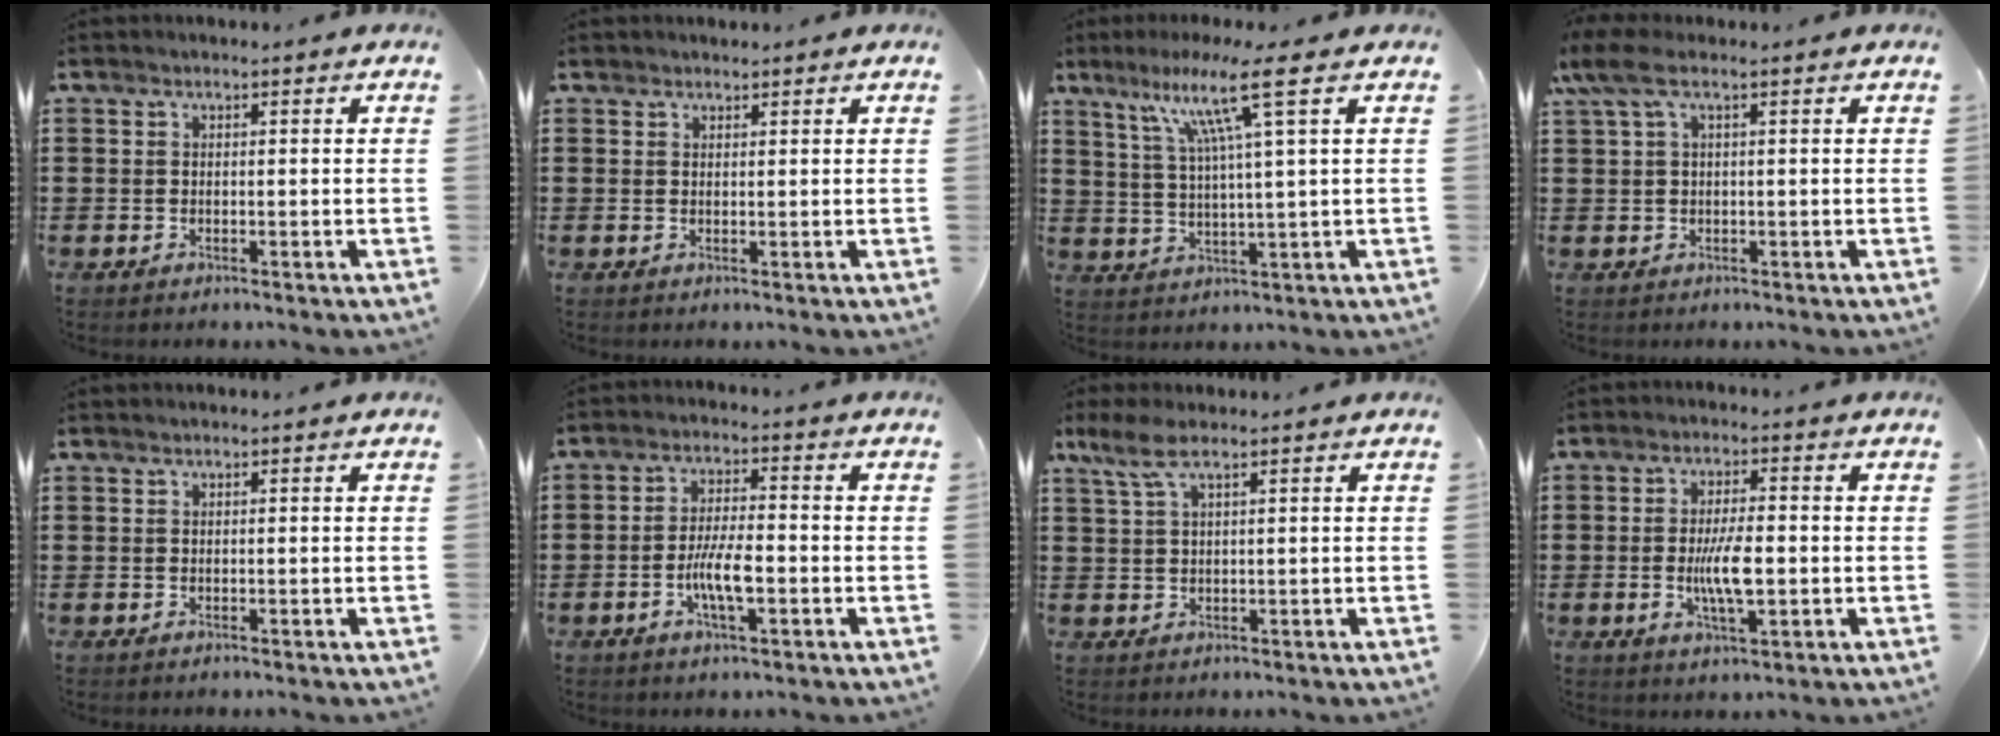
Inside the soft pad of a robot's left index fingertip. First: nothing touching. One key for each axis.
{"total": 1.0, "fx": 0.9, "fy": 0.3, "fz": 0.0, "tx": -0.001, "ty": 0.001, "tz": 0.019}
{"total": 9.9, "fx": 5.1, "fy": -0.4, "fz": 8.5, "tx": -0.170, "ty": -0.002, "tz": 0.080}
{"total": 4.1, "fx": 0.7, "fy": 1.1, "fz": 3.9, "tx": -0.097, "ty": -0.006, "tz": 0.006}
{"total": 0.0}
{"total": 6.5, "fx": -1.8, "fy": 1.8, "fz": 6.0, "tx": -0.120, "ty": 0.000, "tz": -0.035}
{"total": 4.2, "fx": 2.3, "fy": 0.9, "fz": 3.5, "tx": -0.080, "ty": 0.001, "tz": 0.040}
{"total": 7.0, "fx": -0.8, "fy": 2.1, "fz": 6.6, "tx": -0.136, "ty": -0.002, "tz": -0.019}